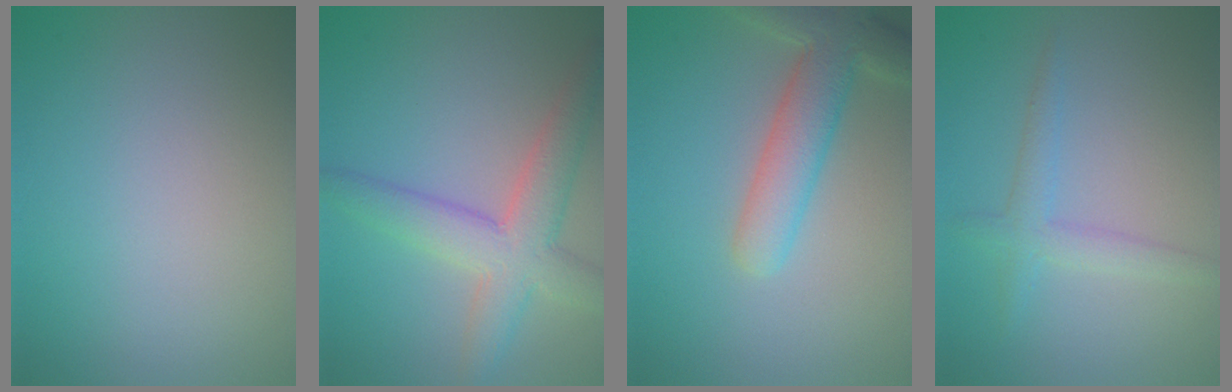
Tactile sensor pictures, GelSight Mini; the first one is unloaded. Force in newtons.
{"total": 5.5, "press": 5.5, "slide": 0.2}
{"total": 5.4, "press": 5.4, "slide": 0.4}
{"total": 2.3, "press": 2.3, "slide": 0.2}